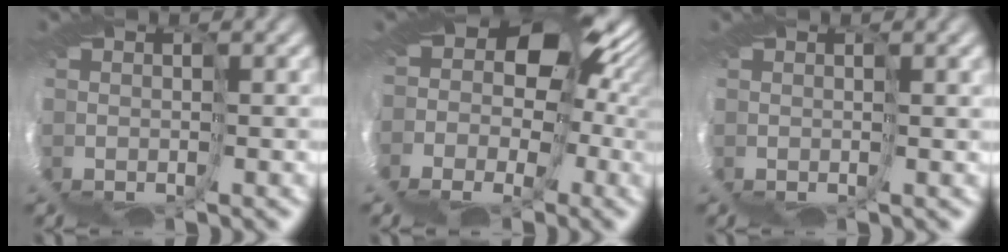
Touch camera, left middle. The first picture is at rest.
{"total": 9.2, "force": [0.0, 6.3, 6.8], "torque": [-0.126, -0.004, 0.011]}
{"total": 1.2, "force": [0.9, -0.9, 0.2], "torque": [-0.007, 0.005, 0.019]}